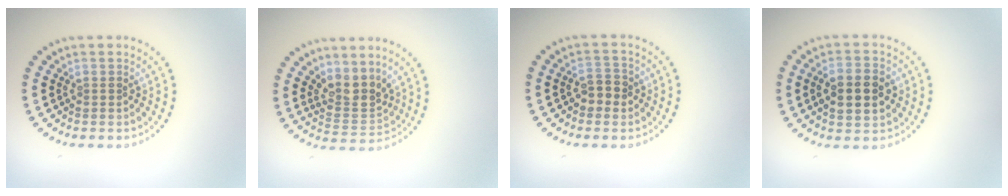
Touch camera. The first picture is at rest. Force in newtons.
{"total": 3.2, "press": 2.5, "slide": 2.0}
{"total": 2.1, "press": 2.1, "slide": 0.4}
{"total": 4.5, "press": 4.5, "slide": 0.3}